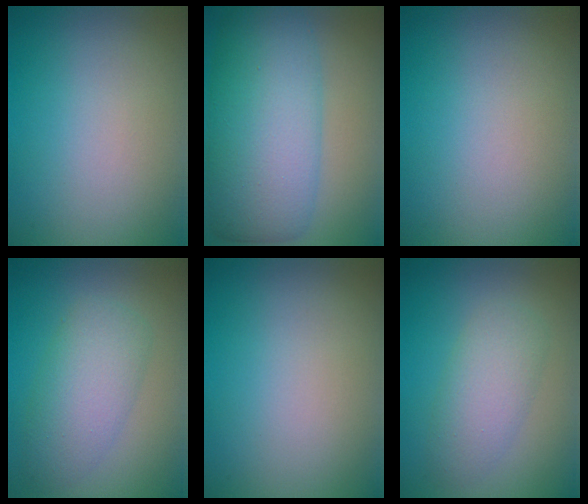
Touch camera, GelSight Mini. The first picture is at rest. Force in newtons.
{"total": 10.2, "press": 10.2, "slide": 0.3}
{"total": 0.0}
{"total": 4.8, "press": 4.8, "slide": 0.1}
{"total": 0.0}
{"total": 3.8, "press": 3.8, "slide": 0.1}